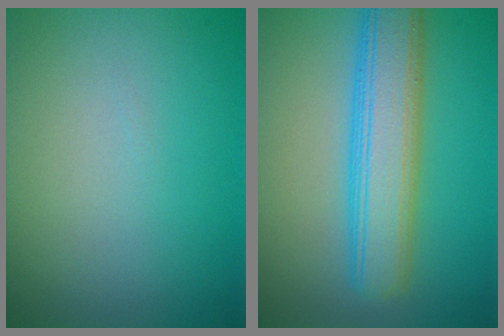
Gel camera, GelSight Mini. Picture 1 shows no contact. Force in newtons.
{"total": 6.8, "press": 6.8, "slide": 0.2}